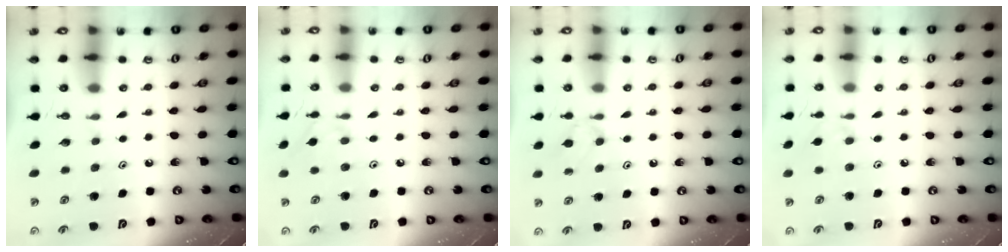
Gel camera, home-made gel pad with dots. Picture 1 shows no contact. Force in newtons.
{"total": 3.0, "press": 3.0, "slide": 0.1}
{"total": 5.7, "press": 5.6, "slide": 0.9}
{"total": 2.8, "press": 2.7, "slide": 0.5}